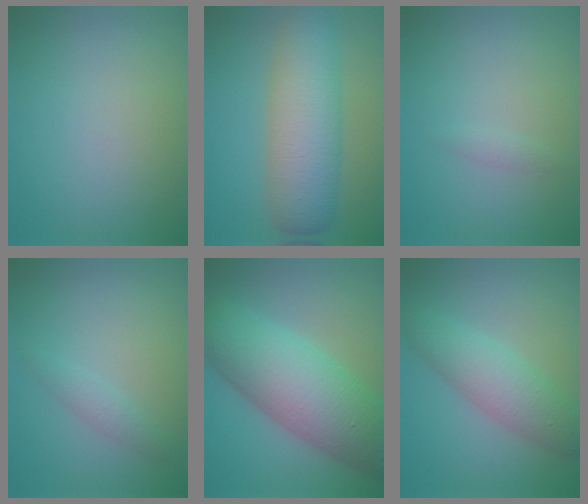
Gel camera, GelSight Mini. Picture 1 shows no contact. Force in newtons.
{"total": 8.0, "press": 8.0, "slide": 0.1}
{"total": 0.7, "press": 0.7, "slide": 0.0}
{"total": 1.4, "press": 1.4, "slide": 0.0}
{"total": 11.3, "press": 11.3, "slide": 0.4}
{"total": 4.8, "press": 4.8, "slide": 0.1}